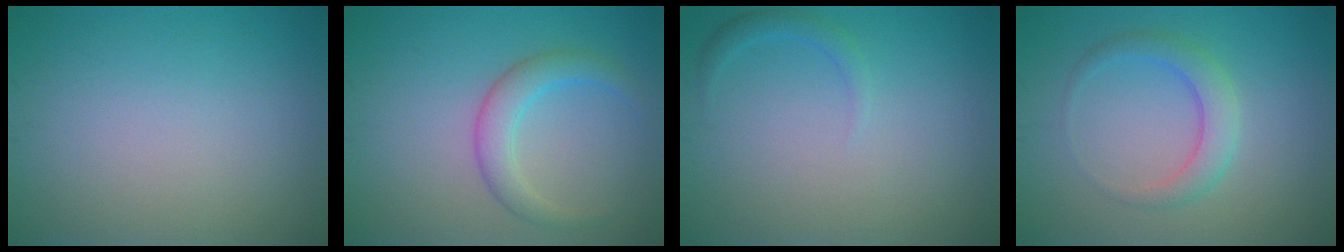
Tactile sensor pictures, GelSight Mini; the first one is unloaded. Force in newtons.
{"total": 3.0, "press": 3.0, "slide": 0.1}
{"total": 1.2, "press": 1.2, "slide": 0.1}
{"total": 2.8, "press": 2.8, "slide": 0.1}